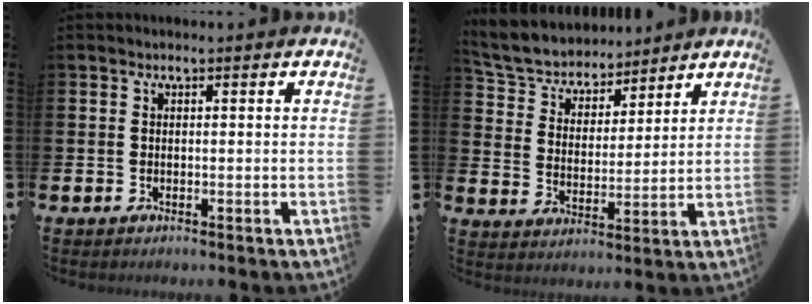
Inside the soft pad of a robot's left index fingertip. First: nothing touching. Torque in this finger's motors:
{"motor_torque": [1.66, -0.47, 0.42, 0.19]}